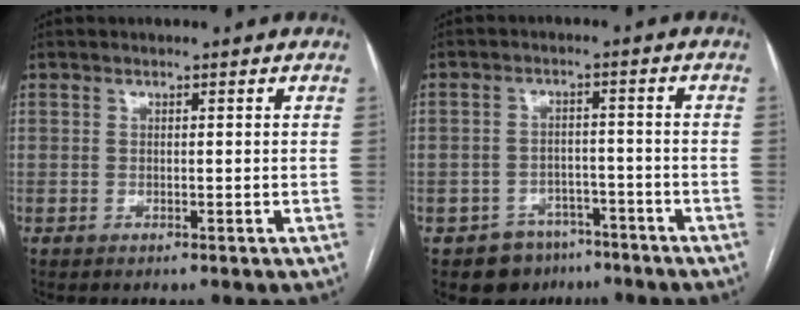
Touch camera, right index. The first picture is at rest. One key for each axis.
{"total": 6.5, "fx": -4.5, "fy": 4.6, "fz": 0.5, "tx": 0.005, "ty": 0.016, "tz": -0.062}